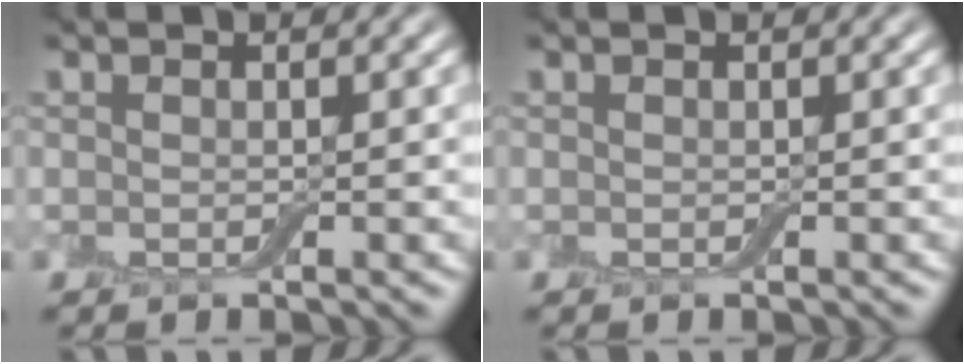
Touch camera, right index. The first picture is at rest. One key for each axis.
{"total": 0.0}